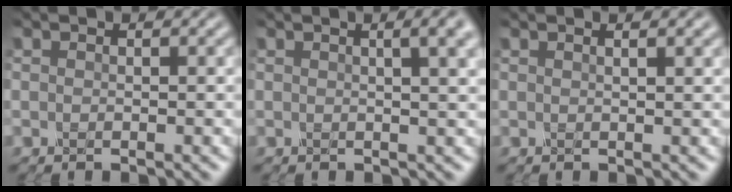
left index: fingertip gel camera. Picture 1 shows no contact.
{"total": 5.0, "force": [2.1, 2.0, 4.1], "torque": [-0.029, 0.024, 0.007]}
{"total": 1.4, "force": [0.9, 0.2, 1.1], "torque": [-0.007, 0.005, 0.005]}